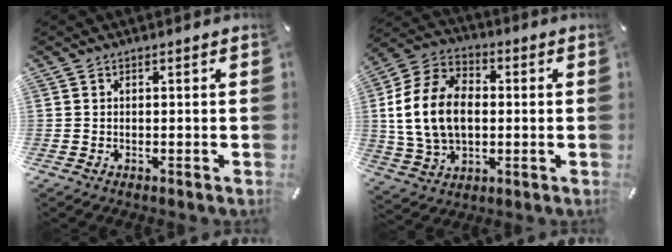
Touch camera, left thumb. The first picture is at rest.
{"total": 15.6, "force": [0.0, 11.6, 10.4], "torque": [-0.235, 0.016, -0.002]}